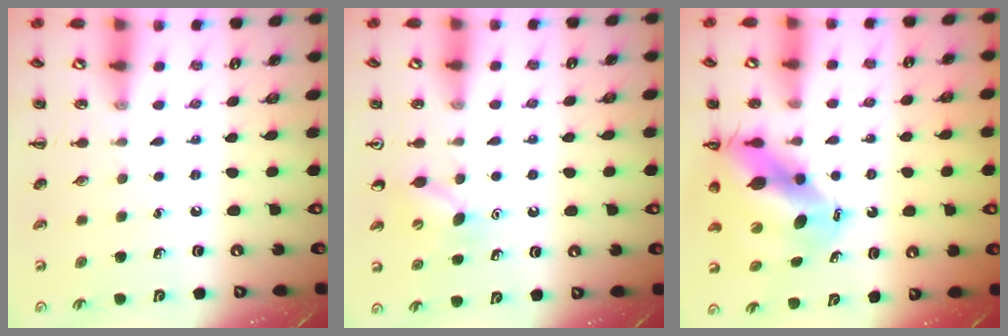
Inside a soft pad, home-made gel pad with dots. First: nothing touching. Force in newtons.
{"total": 4.1, "press": 4.0, "slide": 1.1}
{"total": 11.5, "press": 10.9, "slide": 3.6}